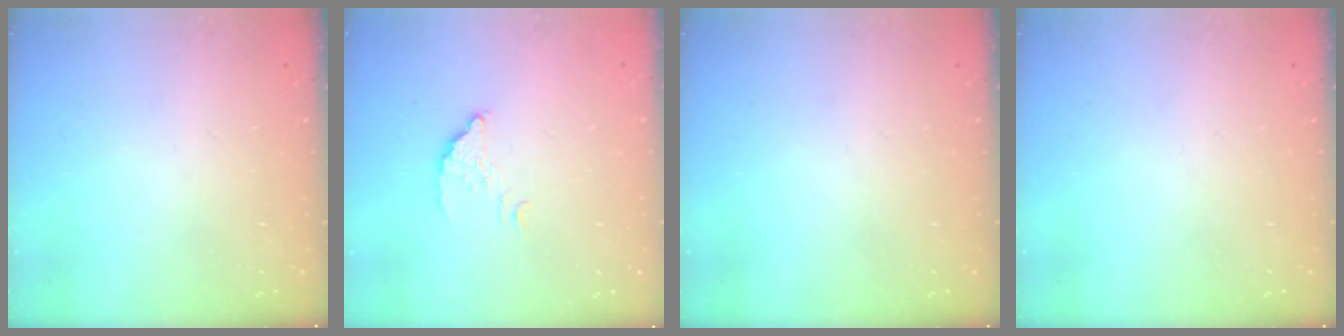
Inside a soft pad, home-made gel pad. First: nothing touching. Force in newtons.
{"total": 3.3, "press": 3.3, "slide": 0.1}
{"total": 0.0}
{"total": 0.0}